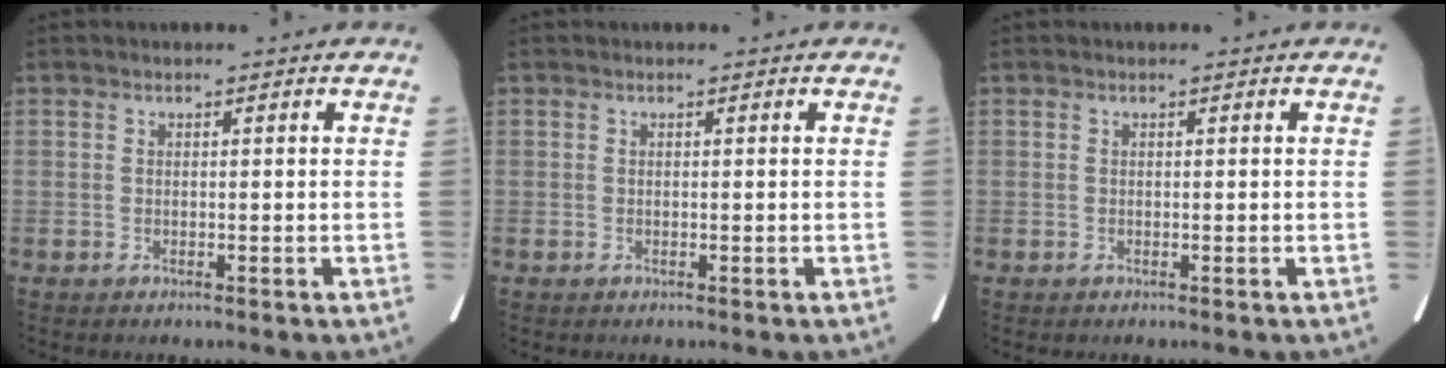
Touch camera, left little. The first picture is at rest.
{"total": 0.0}
{"total": 0.0}